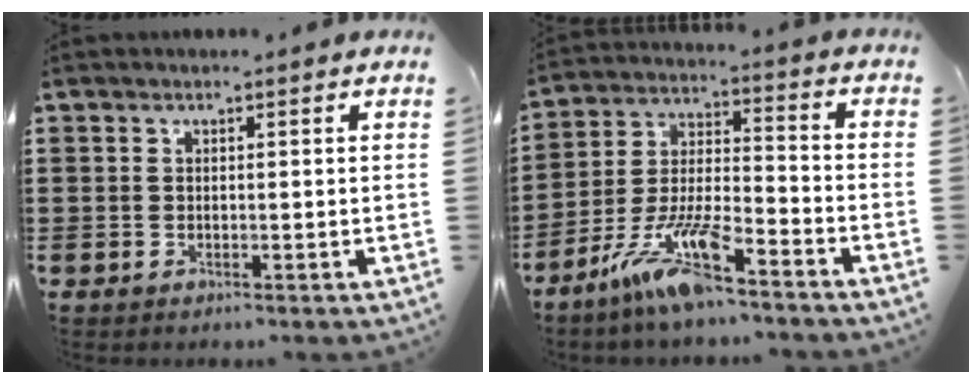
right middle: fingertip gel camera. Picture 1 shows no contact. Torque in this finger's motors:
{"motor_torque": [2.14, 0.00, 1.01, 0.21]}